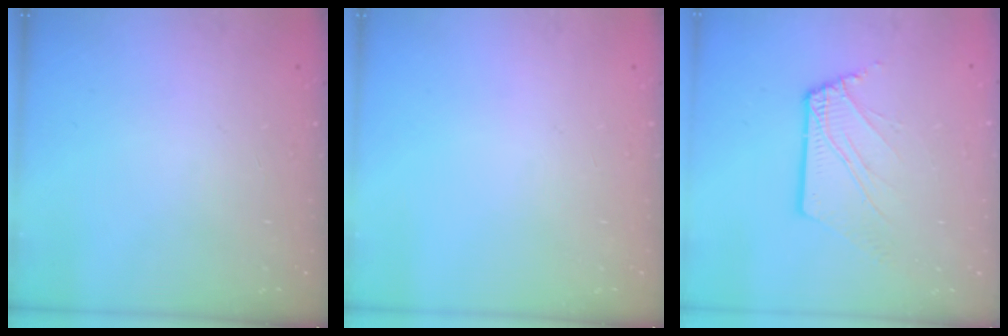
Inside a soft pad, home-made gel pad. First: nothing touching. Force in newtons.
{"total": 0.0}
{"total": 6.9, "press": 6.8, "slide": 0.8}